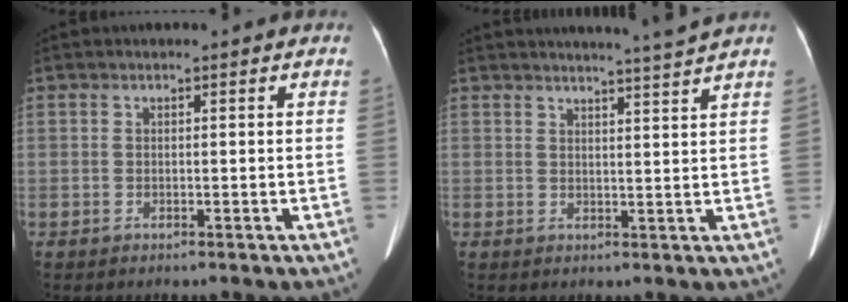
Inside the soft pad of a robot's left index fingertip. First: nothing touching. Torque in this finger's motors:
{"motor_torque": [-0.84, -0.60, -0.40, -0.06]}